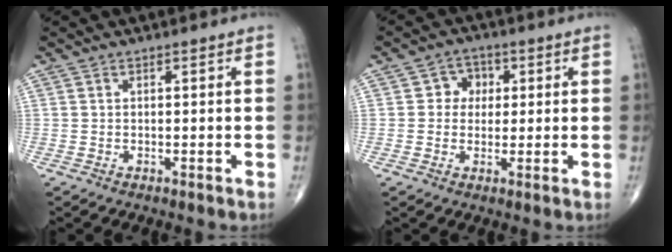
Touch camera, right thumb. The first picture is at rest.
{"total": 4.6, "force": [0.8, 4.1, 1.8], "torque": [0.009, 0.007, 0.003]}